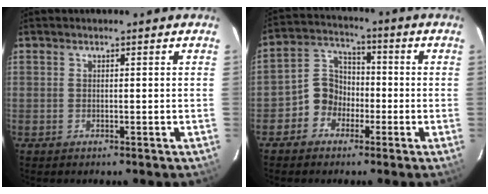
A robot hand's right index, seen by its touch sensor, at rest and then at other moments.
{"total": 7.1, "force": [-3.2, 6.1, 1.7], "torque": [-0.032, 0.033, -0.061]}